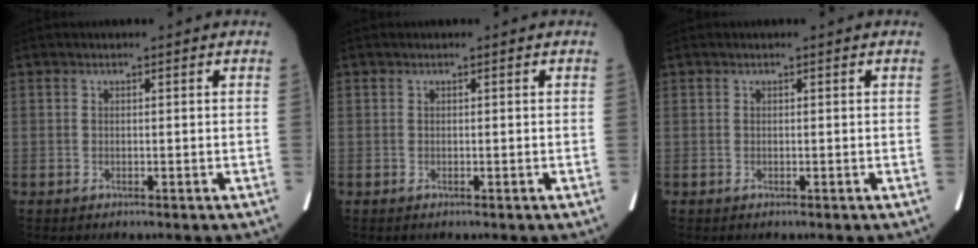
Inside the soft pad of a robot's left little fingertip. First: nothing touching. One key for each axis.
{"total": 0.0}
{"total": 0.0}